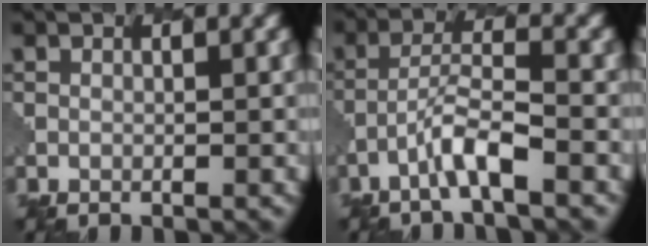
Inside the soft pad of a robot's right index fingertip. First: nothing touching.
{"total": 3.3, "force": [-1.9, 0.3, 2.7], "torque": [-0.053, 0.013, -0.042]}